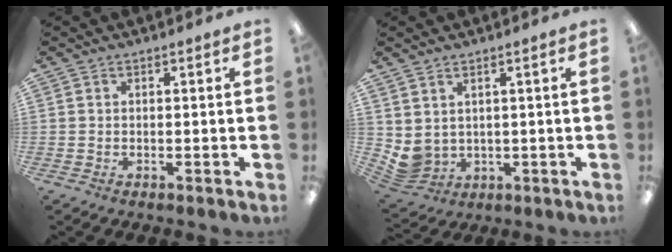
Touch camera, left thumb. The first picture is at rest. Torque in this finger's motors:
{"motor_torque": [0.72, 0.85, 0.35, -0.58, 0.03]}